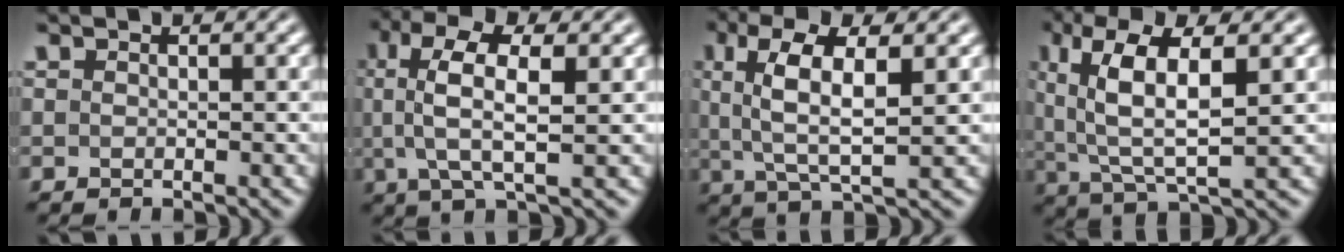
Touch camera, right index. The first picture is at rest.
{"total": 6.1, "force": [1.6, 2.1, 5.5], "torque": [-0.109, 0.003, 0.026]}
{"total": 5.5, "force": [1.2, 1.7, 5.1], "torque": [-0.094, -0.001, 0.026]}
{"total": 6.8, "force": [1.4, 2.6, 6.1], "torque": [-0.117, -0.005, 0.037]}